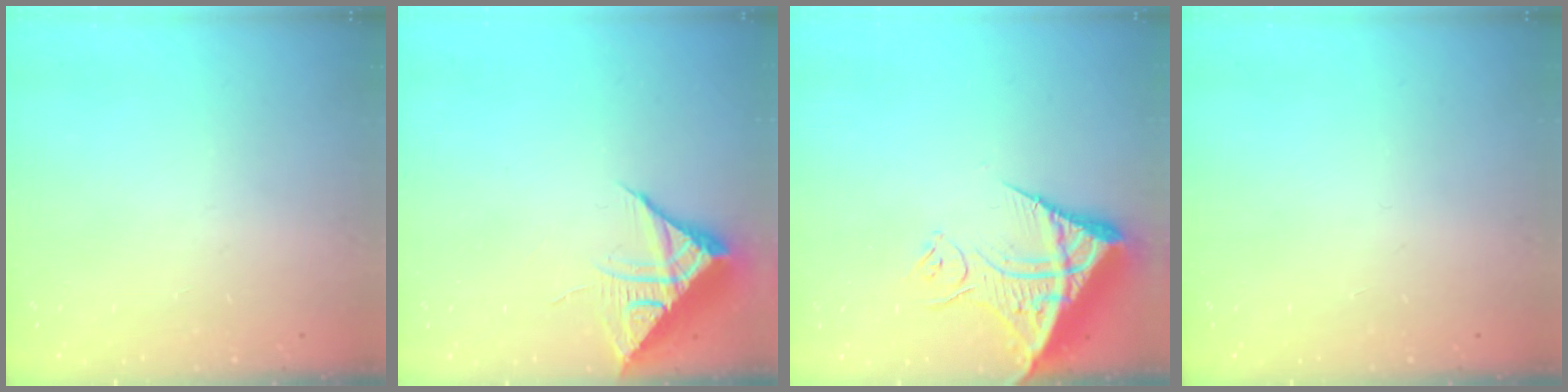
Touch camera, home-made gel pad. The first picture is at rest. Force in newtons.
{"total": 9.7, "press": 9.7, "slide": 0.5}
{"total": 13.0, "press": 12.9, "slide": 1.8}
{"total": 0.0}